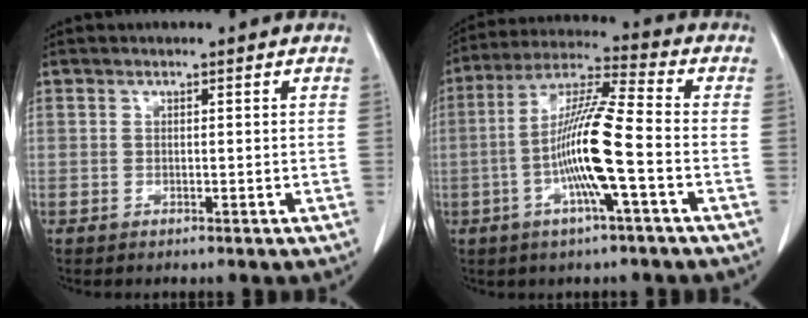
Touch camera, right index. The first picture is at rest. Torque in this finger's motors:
{"motor_torque": [1.96, -0.18, 0.99, 0.16]}